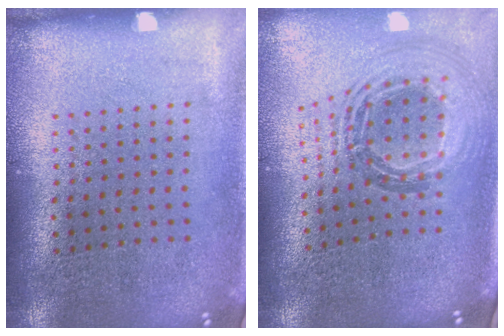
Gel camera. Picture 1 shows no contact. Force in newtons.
{"total": 1.1, "press": 1.0, "slide": 0.5}